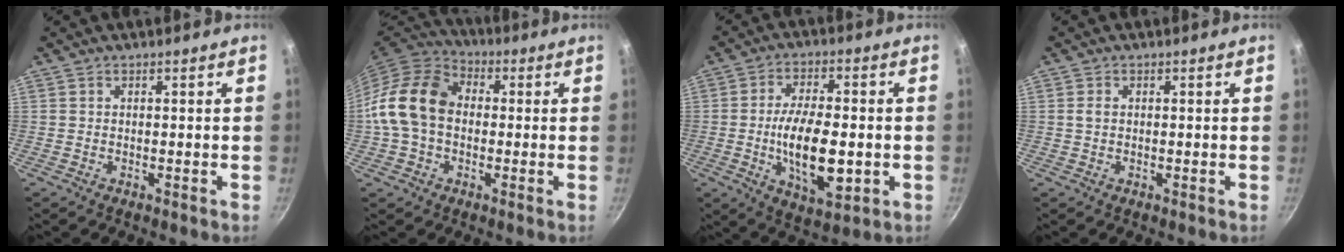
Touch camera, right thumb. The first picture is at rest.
{"total": 15.1, "force": [-0.1, 11.3, 10.0], "torque": [-0.165, 0.033, -0.019]}
{"total": 14.8, "force": [-2.3, 6.7, 13.0], "torque": [-0.211, 0.006, -0.033]}
{"total": 0.9, "force": [0.1, 0.7, 0.6], "torque": [-0.012, 0.003, 0.001]}